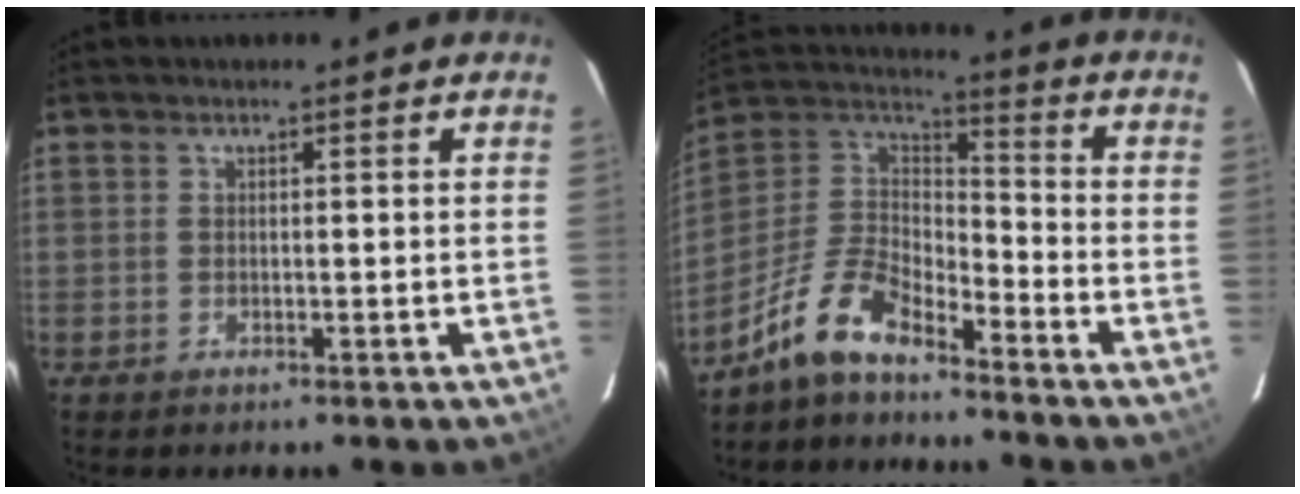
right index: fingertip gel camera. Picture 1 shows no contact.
{"total": 12.5, "force": [-9.5, 4.5, 6.8], "torque": [-0.162, 0.016, -0.187]}